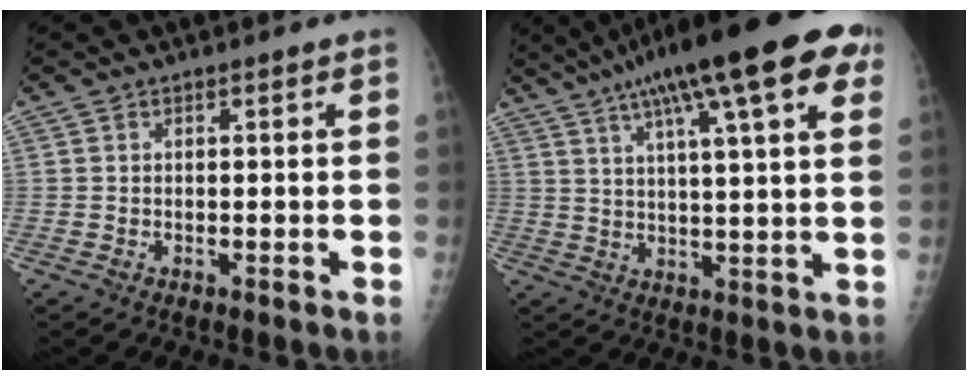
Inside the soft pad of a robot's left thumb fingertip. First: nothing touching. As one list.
[{"total": 23.0, "force": [12.1, 5.1, 18.9], "torque": [-0.286, 0.015, 0.172]}]